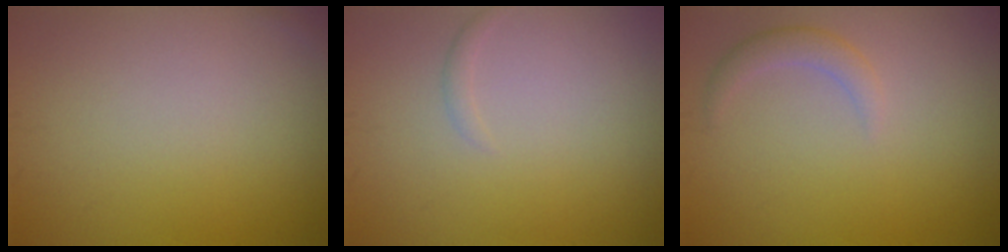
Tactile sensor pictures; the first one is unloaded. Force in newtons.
{"total": 0.5, "press": 0.5, "slide": 0.0}
{"total": 1.6, "press": 1.6, "slide": 0.1}